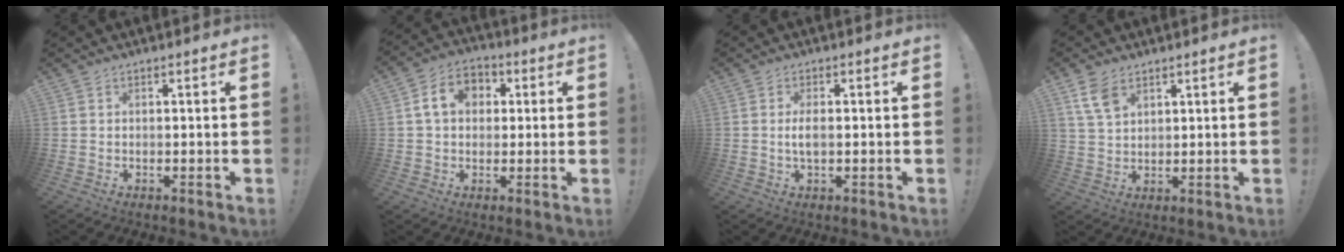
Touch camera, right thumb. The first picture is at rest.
{"total": 9.7, "force": [2.0, 7.6, 5.7], "torque": [-0.085, 0.012, 0.041]}
{"total": 3.3, "force": [-0.2, 1.2, 3.1], "torque": [-0.056, -0.004, -0.007]}
{"total": 7.0, "force": [4.0, 4.1, 4.0], "torque": [-0.066, -0.015, 0.078]}